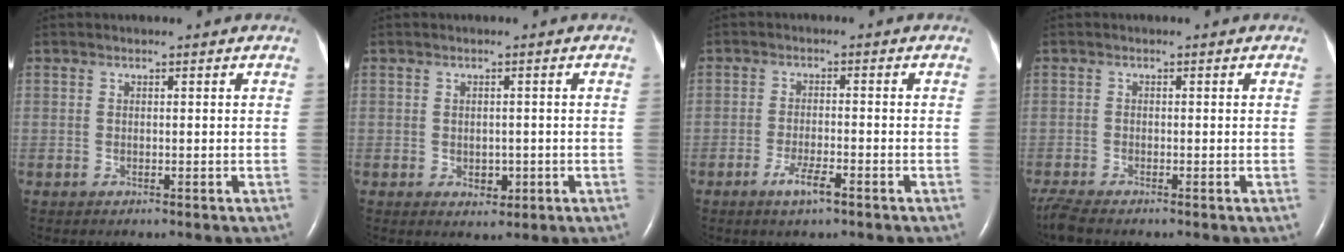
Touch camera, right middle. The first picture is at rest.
{"total": 2.3, "force": [-0.6, 1.7, 1.5], "torque": [-0.022, 0.000, 0.000]}
{"total": 3.7, "force": [-2.3, 0.5, 2.8], "torque": [-0.057, -0.004, -0.043]}
{"total": 2.9, "force": [-2.6, 0.0, 1.3], "torque": [-0.036, -0.014, -0.051]}